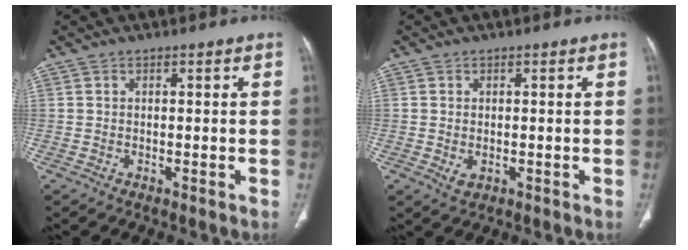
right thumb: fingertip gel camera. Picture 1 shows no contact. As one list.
[{"total": 2.3, "force": [-0.4, 1.6, 1.6], "torque": [-0.031, -0.001, -0.001]}]